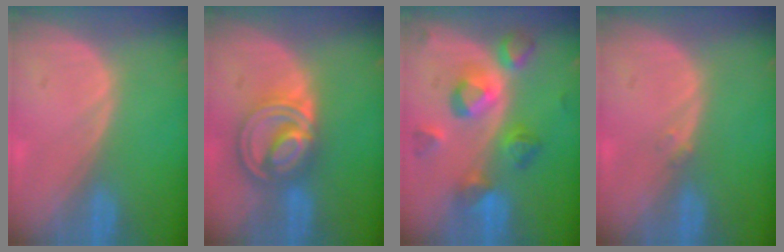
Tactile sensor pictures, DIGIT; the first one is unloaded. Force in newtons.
{"total": 8.8, "press": 7.4, "slide": 4.7}
{"total": 8.4, "press": 8.4, "slide": 0.3}
{"total": 0.8, "press": 0.7, "slide": 0.4}